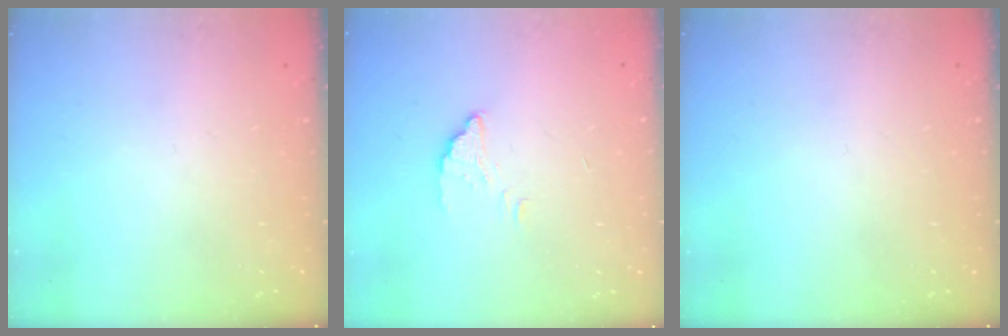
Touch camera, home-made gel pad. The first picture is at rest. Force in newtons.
{"total": 1.5, "press": 1.5, "slide": 0.1}
{"total": 0.0}